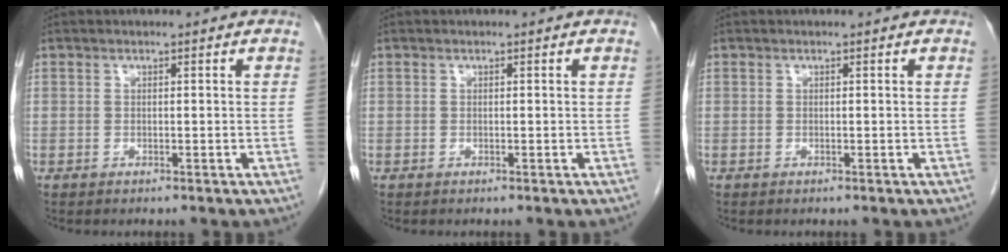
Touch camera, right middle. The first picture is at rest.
{"total": 0.0}
{"total": 0.0}